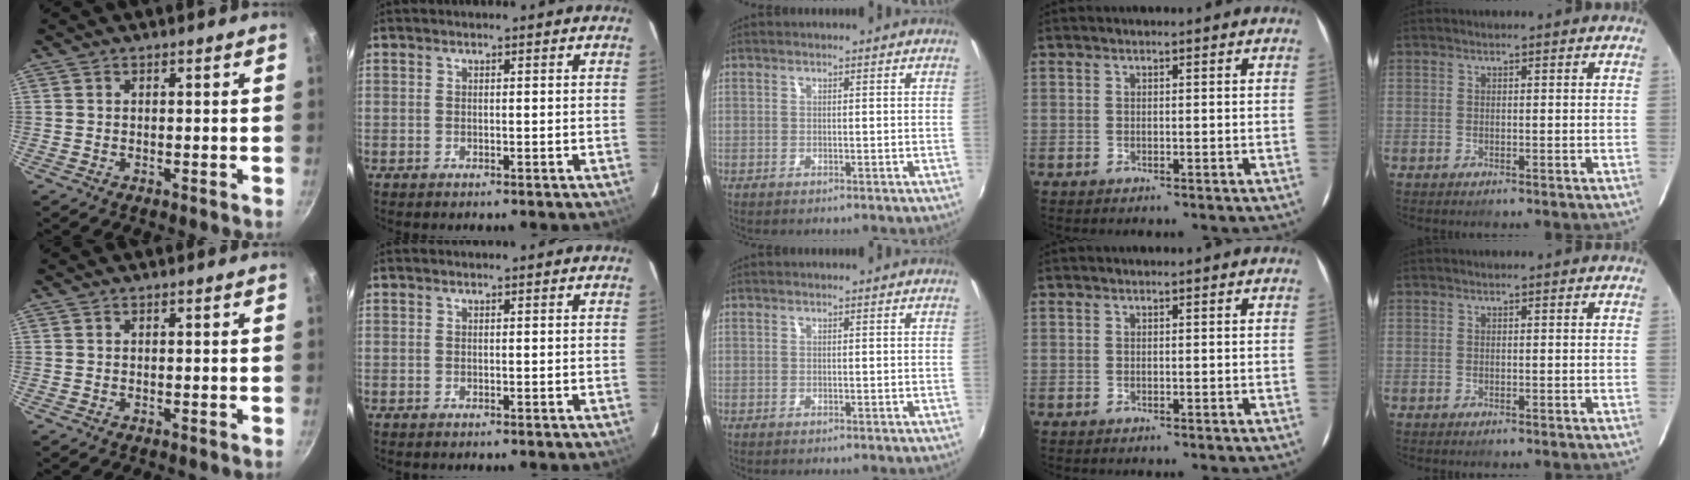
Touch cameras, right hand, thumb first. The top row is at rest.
{}